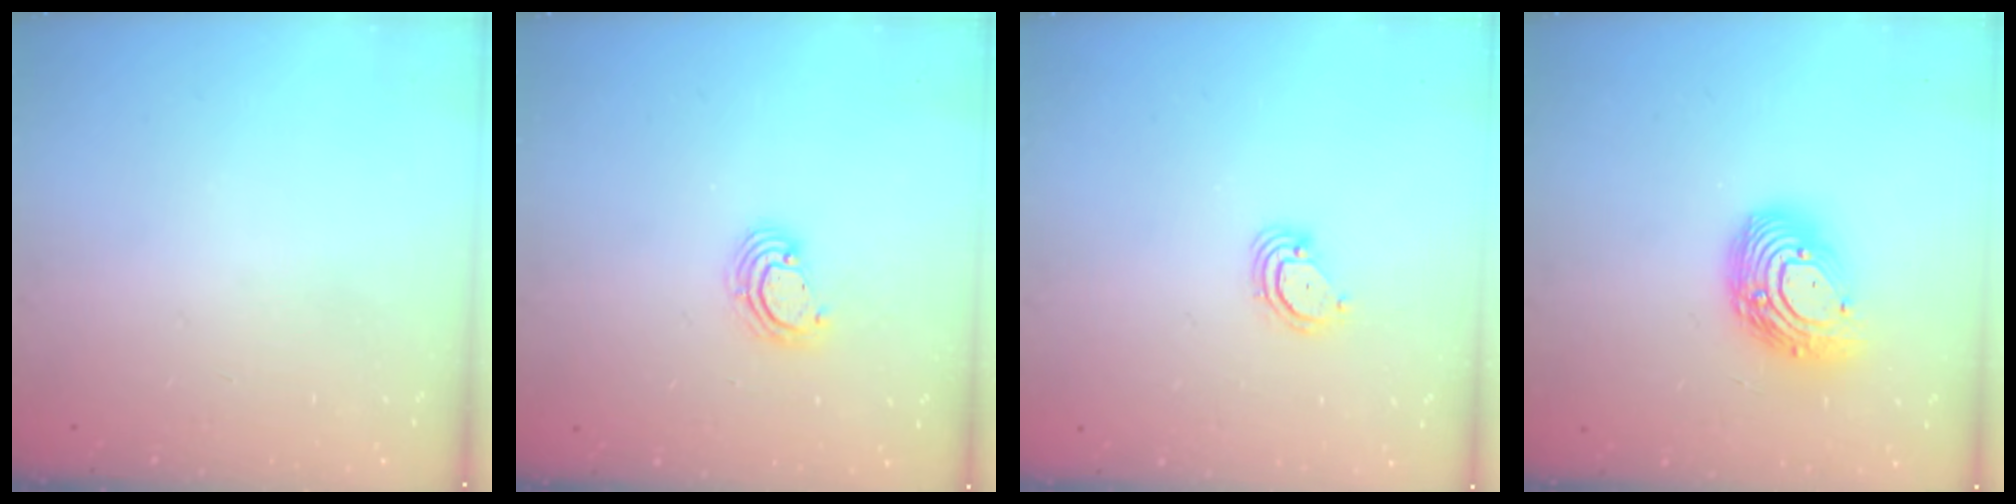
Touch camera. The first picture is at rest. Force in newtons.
{"total": 3.6, "press": 3.6, "slide": 0.3}
{"total": 3.5, "press": 3.5, "slide": 0.3}
{"total": 15.3, "press": 15.3, "slide": 1.2}